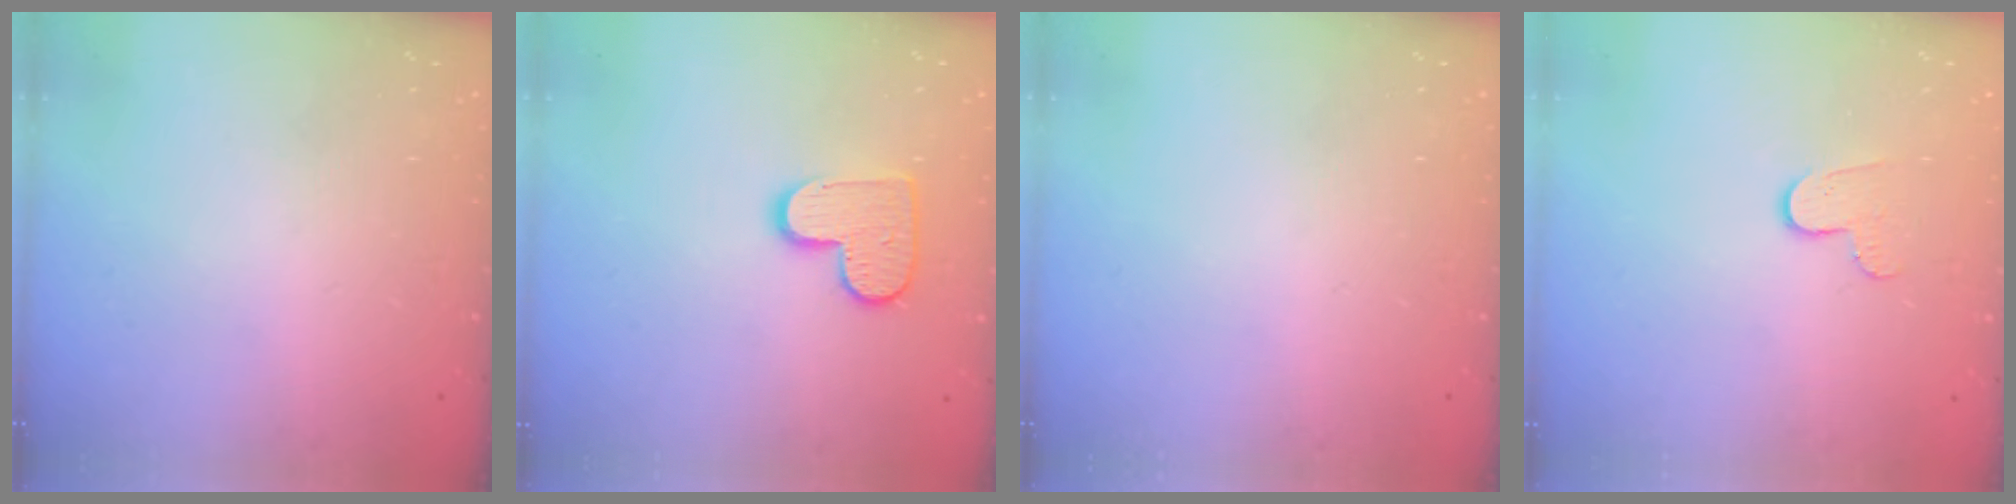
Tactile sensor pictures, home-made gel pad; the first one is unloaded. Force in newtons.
{"total": 10.1, "press": 10.1, "slide": 0.3}
{"total": 0.0}
{"total": 6.2, "press": 6.1, "slide": 0.5}